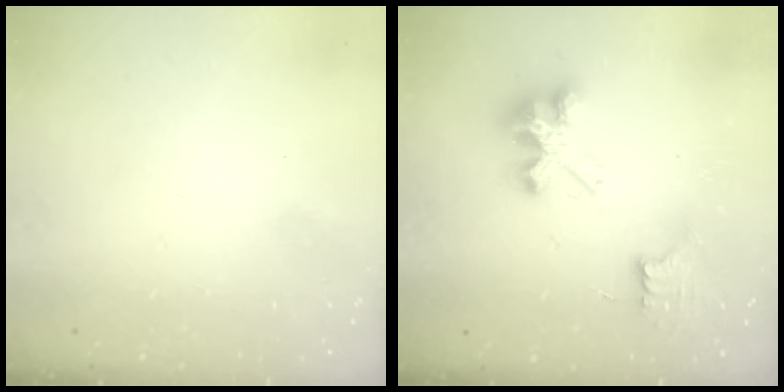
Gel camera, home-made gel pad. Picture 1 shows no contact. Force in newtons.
{"total": 7.9, "press": 7.9, "slide": 0.6}